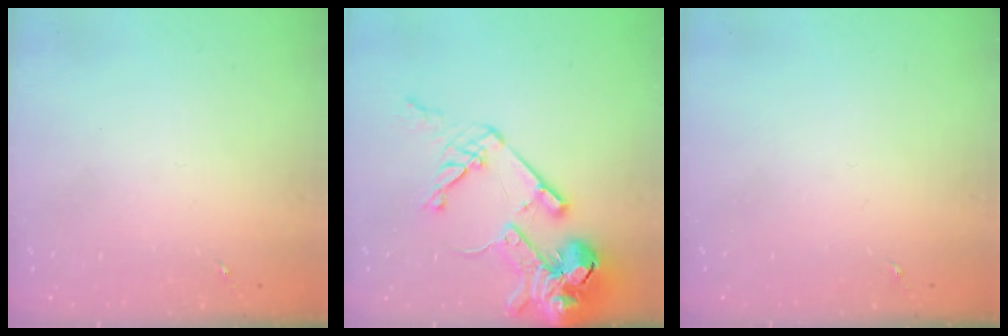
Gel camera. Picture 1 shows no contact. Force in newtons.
{"total": 23.3, "press": 23.1, "slide": 3.0}
{"total": 0.0}